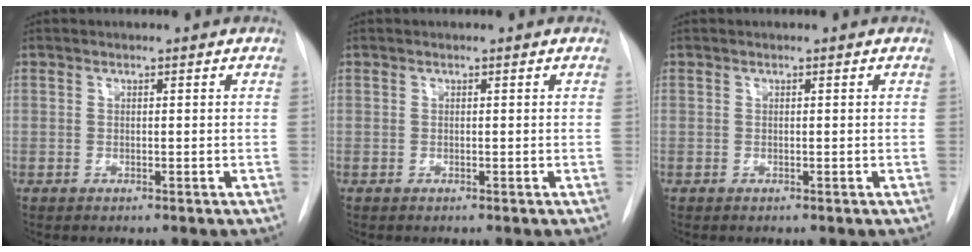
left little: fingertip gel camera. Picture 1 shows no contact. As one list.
[{"total": 0.0}, {"total": 0.0}]